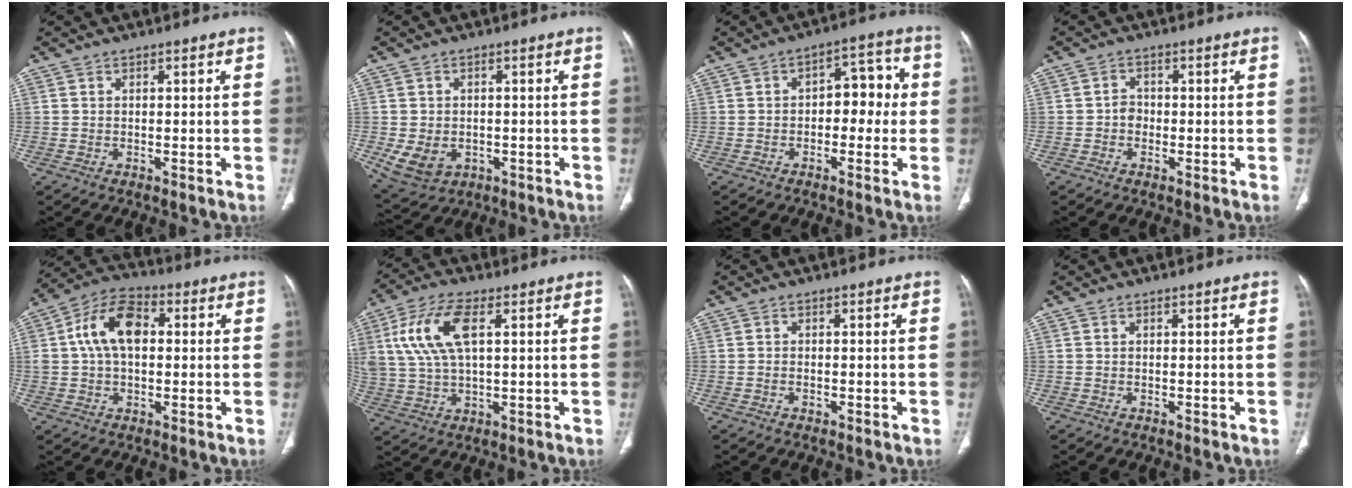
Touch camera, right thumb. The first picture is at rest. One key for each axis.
{"total": 7.3, "fx": -1.7, "fy": 5.6, "fz": 4.3, "tx": -0.074, "ty": 0.004, "tz": -0.011}
{"total": 7.6, "fx": -0.4, "fy": 4.8, "fz": 5.9, "tx": -0.042, "ty": 0.032, "tz": -0.015}
{"total": 2.2, "fx": -0.6, "fy": 1.9, "fz": 1.0, "tx": -0.003, "ty": 0.008, "tz": -0.016}
{"total": 11.9, "fx": 1.7, "fy": 7.4, "fz": 9.1, "tx": -0.164, "ty": 0.027, "tz": 0.024}
{"total": 12.7, "fx": 3.8, "fy": 5.8, "fz": 10.6, "tx": -0.234, "ty": 0.006, "tz": 0.077}
{"total": 0.8, "fx": -0.3, "fy": 0.6, "fz": 0.5, "tx": -0.009, "ty": 0.004, "tz": -0.005}
{"total": 0.0}